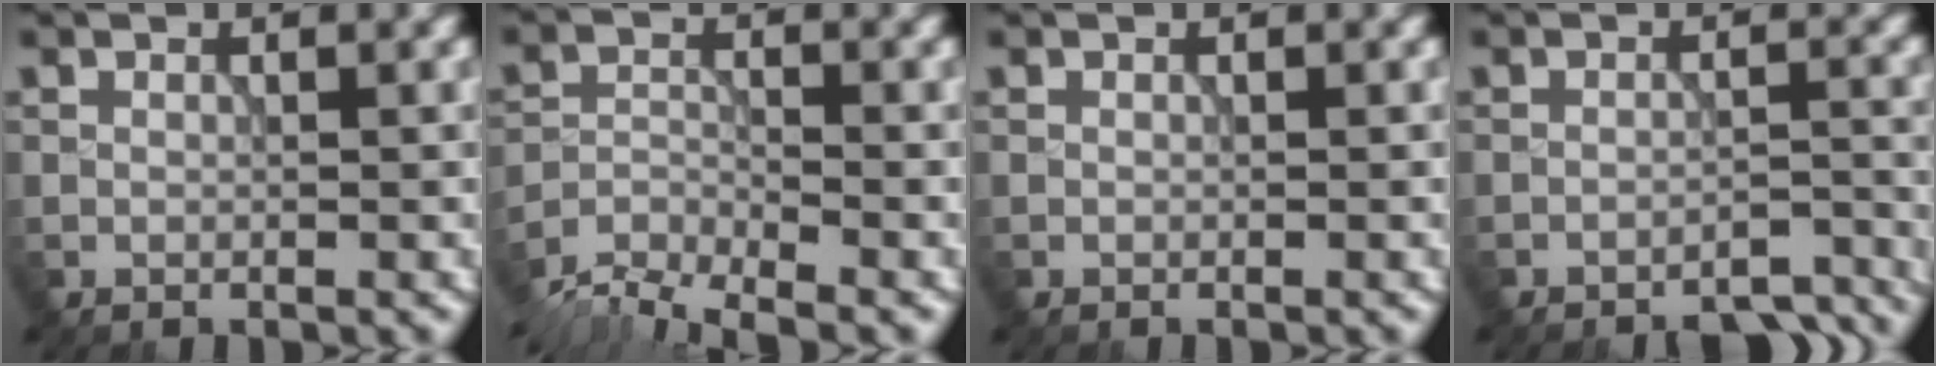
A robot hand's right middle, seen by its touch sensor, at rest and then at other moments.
{"total": 5.3, "force": [-4.8, 1.1, 2.0], "torque": [-0.041, -0.016, -0.093]}
{"total": 0.0}
{"total": 8.0, "force": [-7.5, 1.8, 2.0], "torque": [-0.015, 0.001, -0.085]}